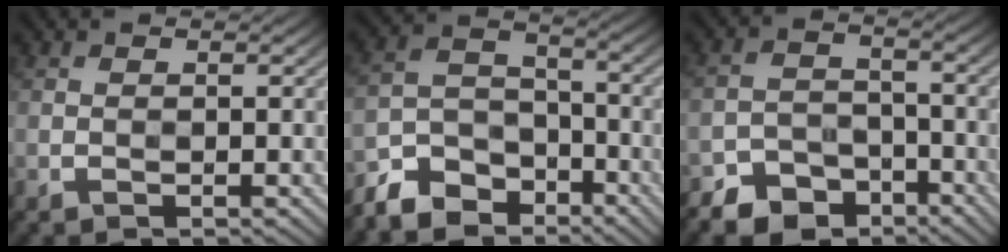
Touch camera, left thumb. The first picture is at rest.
{"total": 9.3, "force": [-7.2, 4.9, 3.3], "torque": [-0.078, -0.005, -0.139]}
{"total": 8.3, "force": [-6.7, 4.3, 2.4], "torque": [-0.039, -0.009, -0.109]}